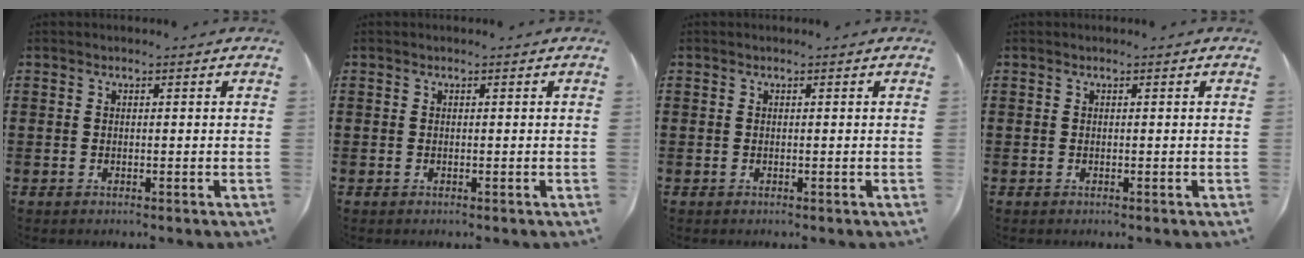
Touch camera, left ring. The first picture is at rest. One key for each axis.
{"total": 0.0}
{"total": 0.0}
{"total": 0.0}